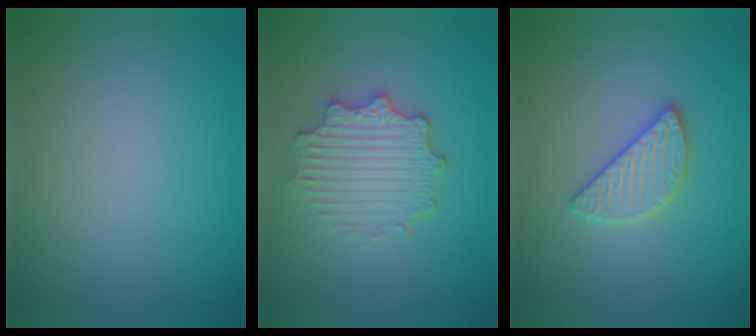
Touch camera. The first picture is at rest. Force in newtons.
{"total": 4.2, "press": 3.5, "slide": 2.3}
{"total": 2.8, "press": 2.7, "slide": 0.5}